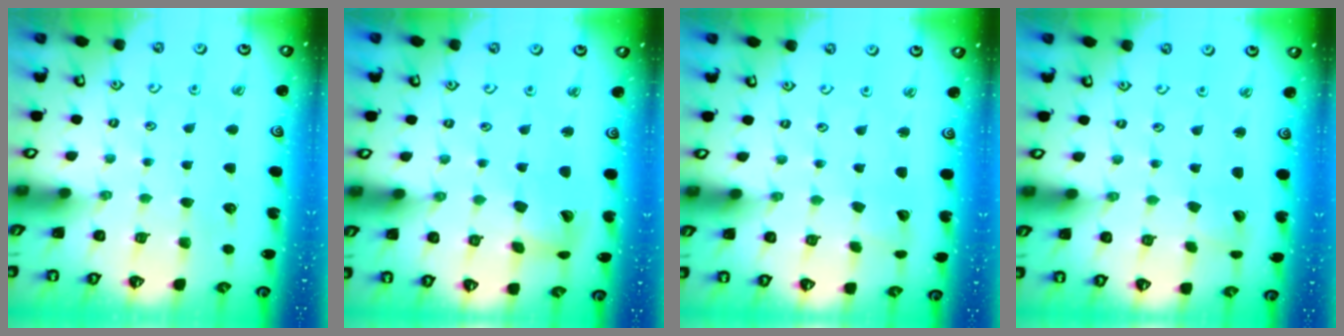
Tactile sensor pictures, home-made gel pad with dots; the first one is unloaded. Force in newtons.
{"total": 8.8, "press": 8.8, "slide": 1.1}
{"total": 1.8, "press": 1.8, "slide": 0.1}
{"total": 2.1, "press": 2.1, "slide": 0.2}